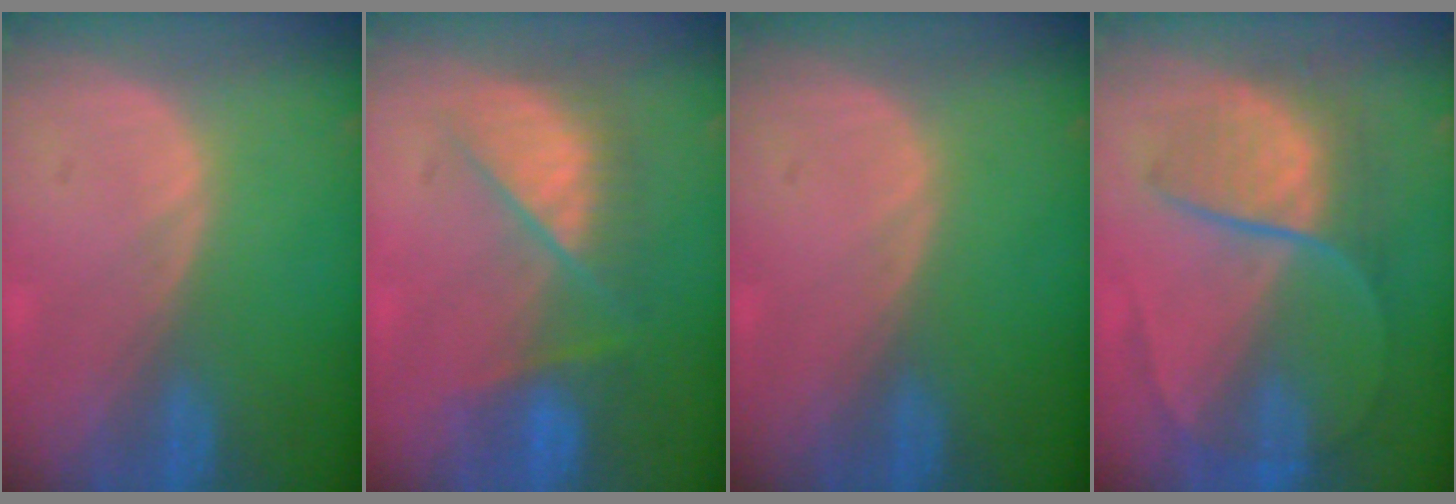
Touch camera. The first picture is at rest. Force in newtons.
{"total": 7.2, "press": 7.2, "slide": 0.5}
{"total": 0.0}
{"total": 8.2, "press": 7.3, "slide": 3.7}